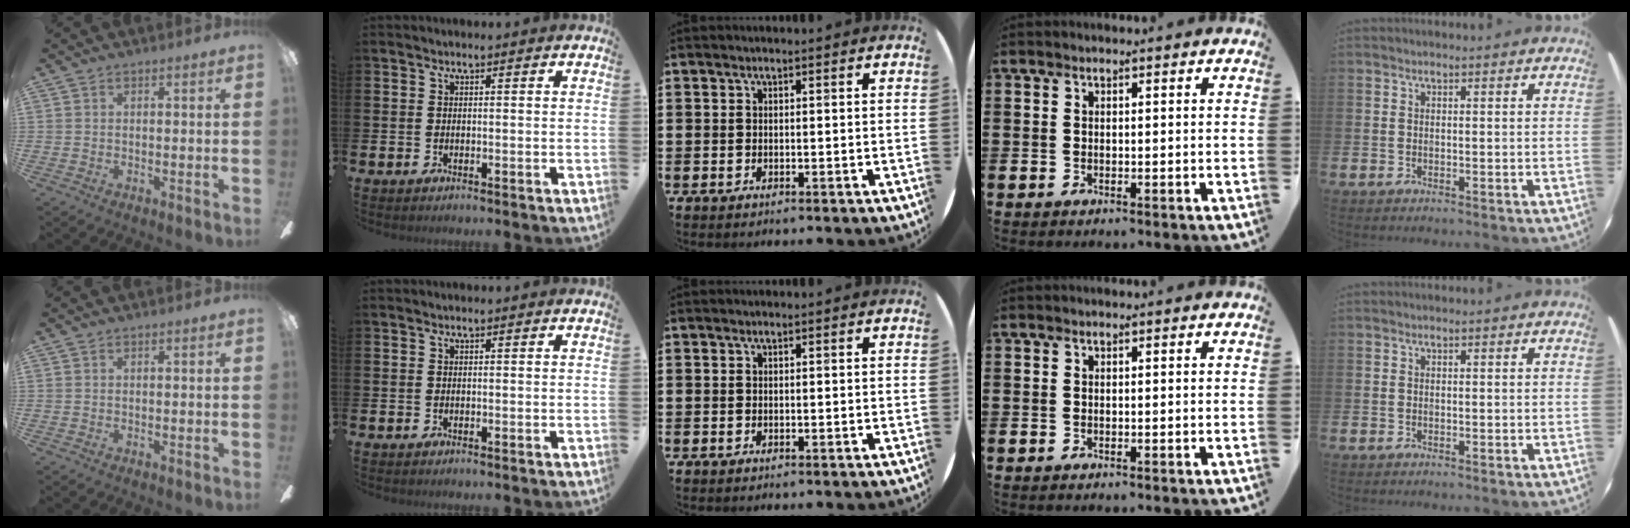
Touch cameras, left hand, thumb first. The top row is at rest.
{}